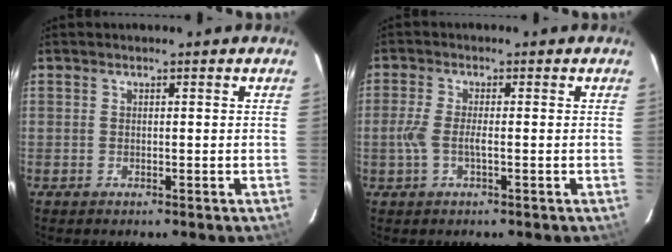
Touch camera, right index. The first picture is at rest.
{"total": 4.0, "force": [-0.9, 0.9, 3.7], "torque": [-0.085, 0.000, -0.019]}